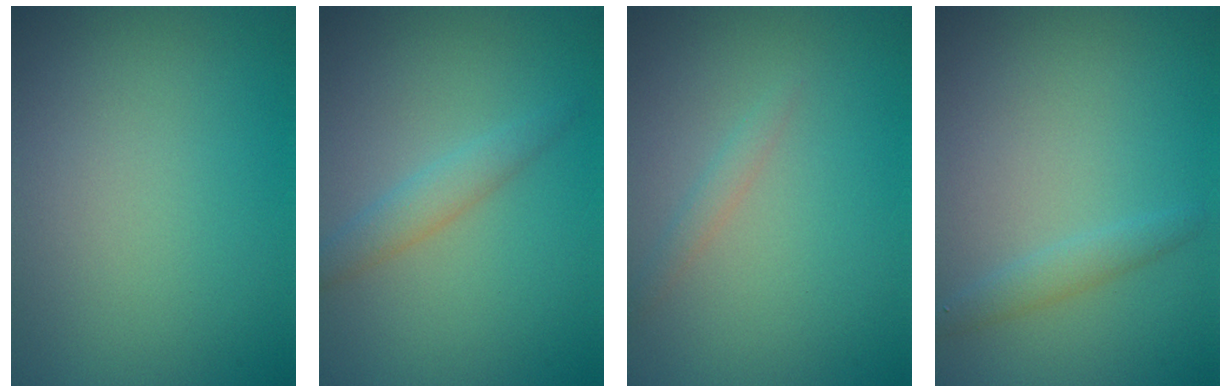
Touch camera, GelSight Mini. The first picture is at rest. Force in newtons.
{"total": 1.9, "press": 1.9, "slide": 0.2}
{"total": 1.0, "press": 1.0, "slide": 0.0}
{"total": 1.4, "press": 1.4, "slide": 0.1}